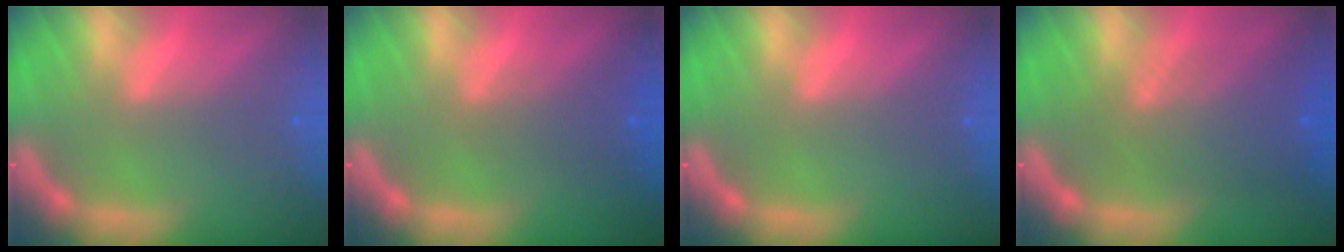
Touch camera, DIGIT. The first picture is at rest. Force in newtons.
{"total": 2.5}
{"total": 0.0}
{"total": 6.1}